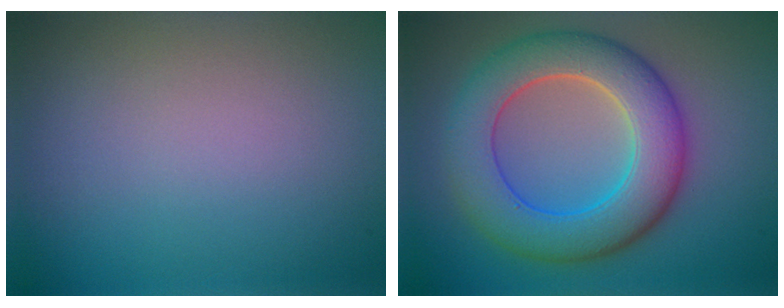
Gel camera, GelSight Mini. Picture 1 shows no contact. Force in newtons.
{"total": 8.7, "press": 8.7, "slide": 0.3}